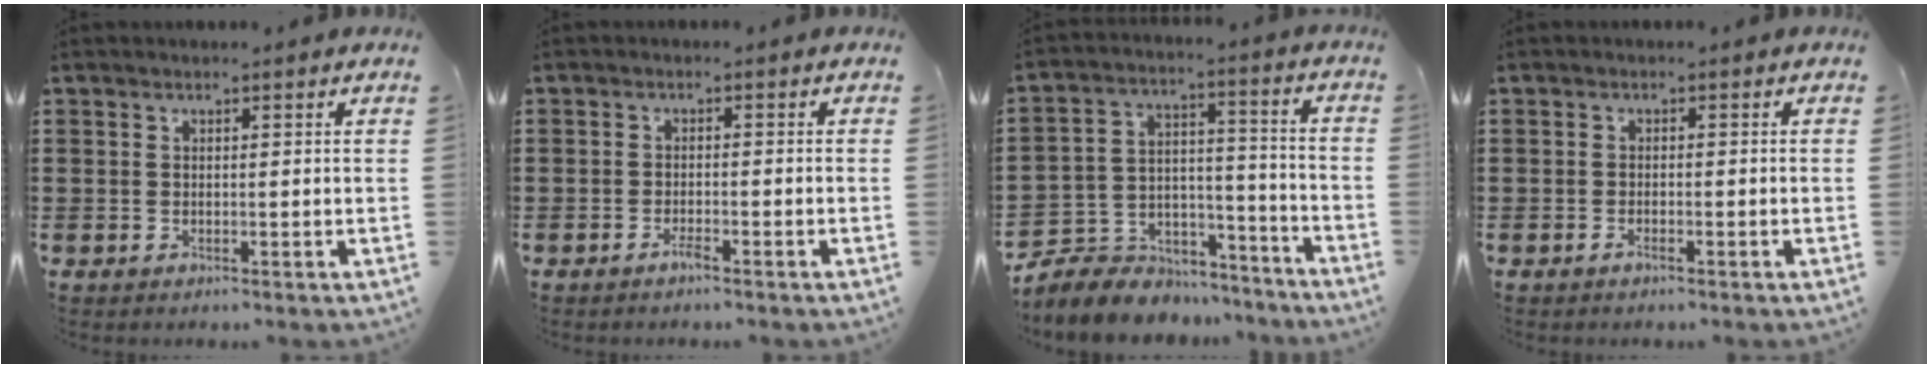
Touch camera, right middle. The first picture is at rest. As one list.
[{"total": 1.4, "force": [-1.1, 0.1, 0.8], "torque": [-0.018, -0.005, -0.019]}, {"total": 7.2, "force": [-6.6, 2.9, 0.4], "torque": [-0.023, 0.007, -0.131]}, {"total": 0.8, "force": [-0.6, 0.1, 0.6], "torque": [-0.014, -0.005, -0.009]}]